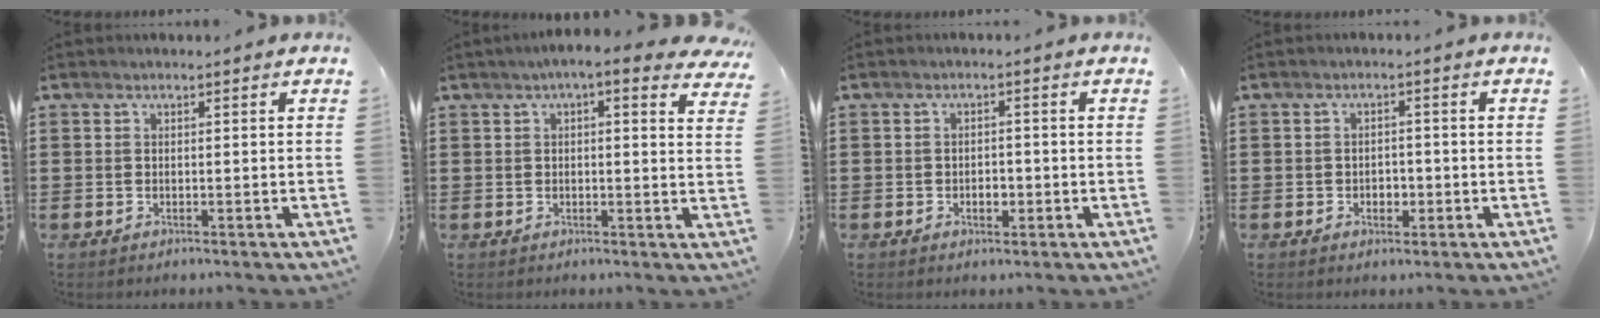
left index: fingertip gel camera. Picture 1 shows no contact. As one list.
[{"total": 4.0, "force": [2.9, 0.1, 2.7], "torque": [-0.061, -0.002, 0.050]}, {"total": 2.1, "force": [-0.7, 1.3, 1.5], "torque": [-0.031, 0.003, -0.015]}, {"total": 2.0, "force": [-0.7, 1.4, 1.2], "torque": [-0.026, 0.003, -0.018]}]